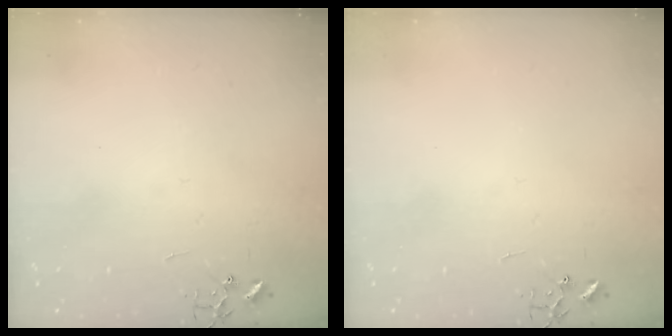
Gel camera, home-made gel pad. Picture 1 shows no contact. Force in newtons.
{"total": 0.0}